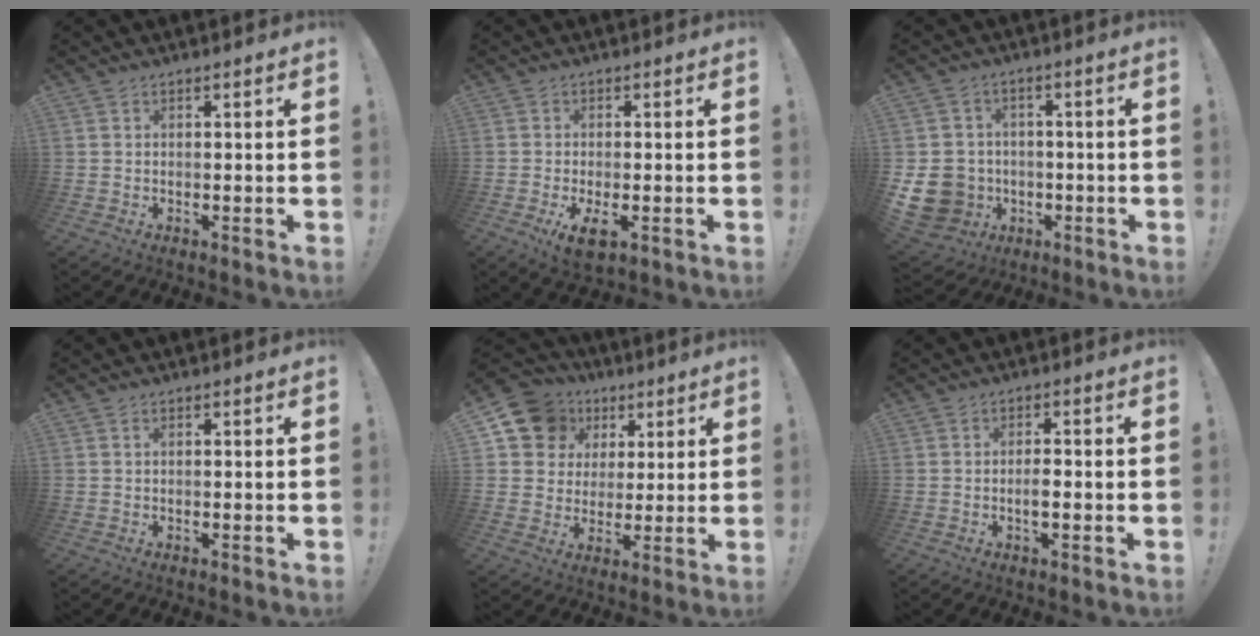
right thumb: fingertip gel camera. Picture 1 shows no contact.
{"total": 5.4, "force": [-1.8, 1.9, 4.7], "torque": [-0.084, -0.006, -0.029]}
{"total": 12.6, "force": [-2.6, 10.9, 5.6], "torque": [-0.126, 0.017, -0.038]}
{"total": 0.0}
{"total": 12.6, "force": [5.9, 10.4, 3.8], "torque": [-0.058, -0.031, 0.121]}
{"total": 3.4, "force": [-0.9, 1.2, 3.0], "torque": [-0.043, 0.002, -0.018]}